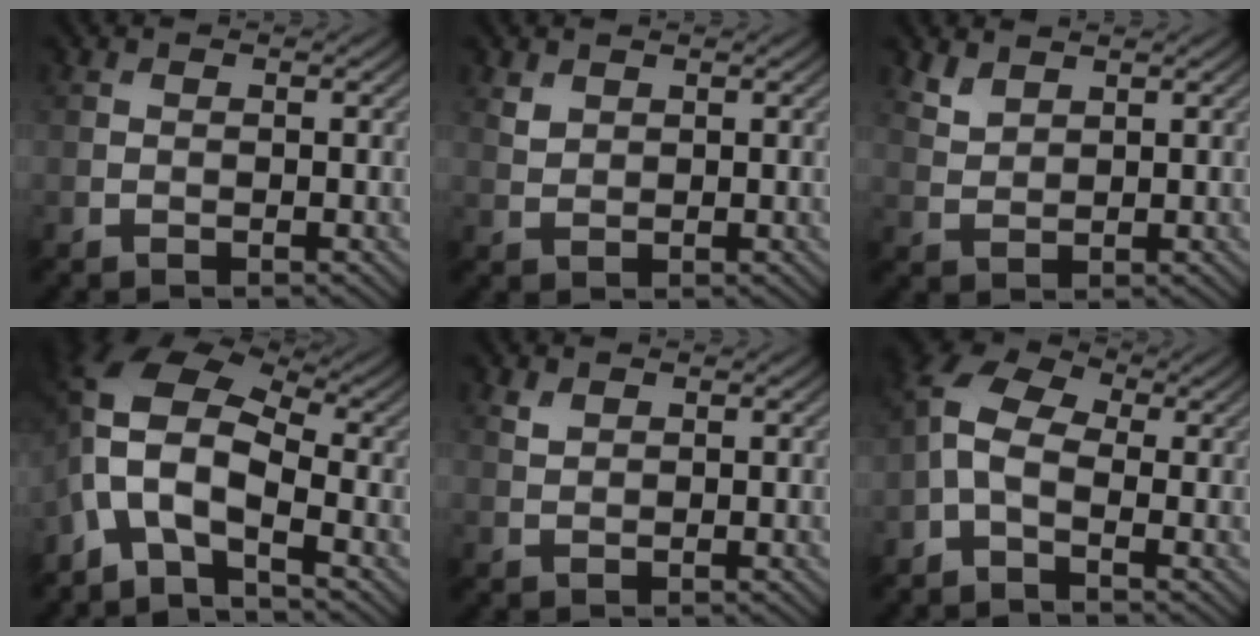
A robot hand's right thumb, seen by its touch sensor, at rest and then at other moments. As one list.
[{"total": 1.6, "force": [1.2, 1.0, 0.6], "torque": [-0.018, -0.002, 0.027]}, {"total": 2.7, "force": [2.1, 1.1, 1.1], "torque": [-0.032, -0.001, 0.053]}, {"total": 8.7, "force": [-3.7, 4.1, 6.8], "torque": [-0.138, 0.000, -0.093]}, {"total": 1.3, "force": [1.0, 0.6, 0.6], "torque": [-0.020, -0.001, 0.024]}, {"total": 6.1, "force": [-1.3, 3.3, 5.0], "torque": [-0.121, 0.013, -0.044]}]